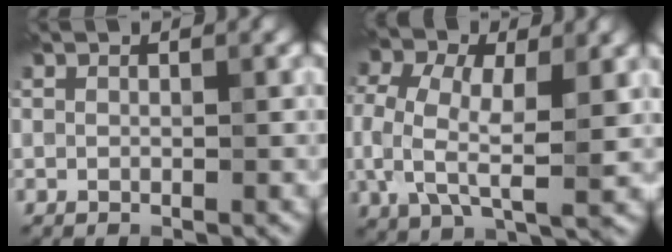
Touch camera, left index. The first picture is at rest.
{"total": 8.7, "force": [0.1, 5.1, 7.0], "torque": [-0.166, 0.006, -0.001]}